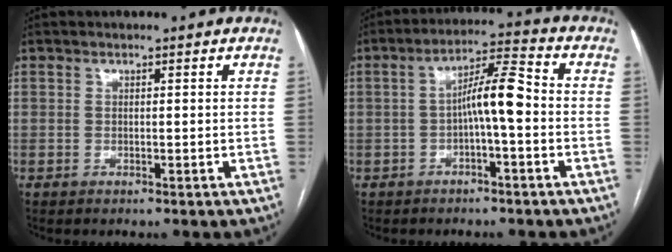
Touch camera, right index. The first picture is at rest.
{"total": 7.0, "force": [-1.0, 0.8, 6.8], "torque": [-0.119, 0.025, -0.019]}